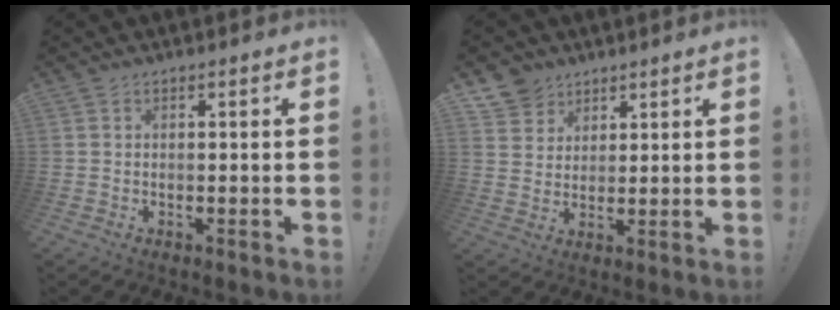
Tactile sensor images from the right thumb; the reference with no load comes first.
{"total": 7.3, "force": [5.0, 5.2, 0.8], "torque": [-0.013, -0.036, 0.100]}